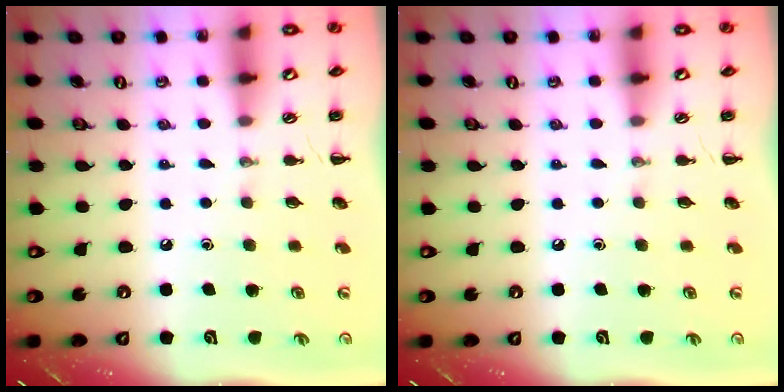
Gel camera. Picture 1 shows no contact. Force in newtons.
{"total": 0.0}